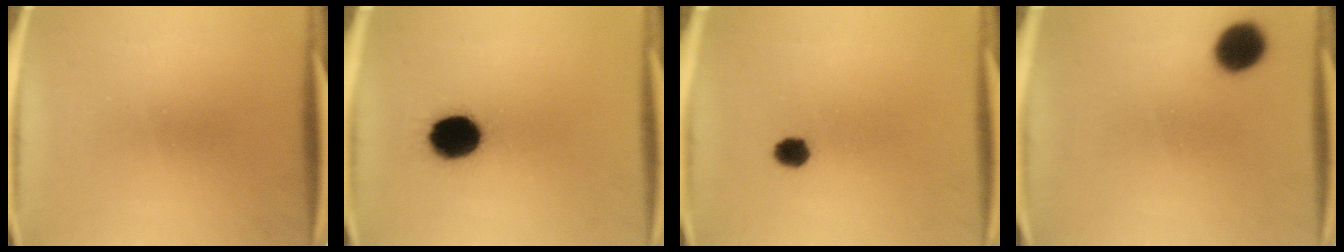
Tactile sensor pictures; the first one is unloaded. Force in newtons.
{"total": 12.6}
{"total": 3.1}
{"total": 8.1}